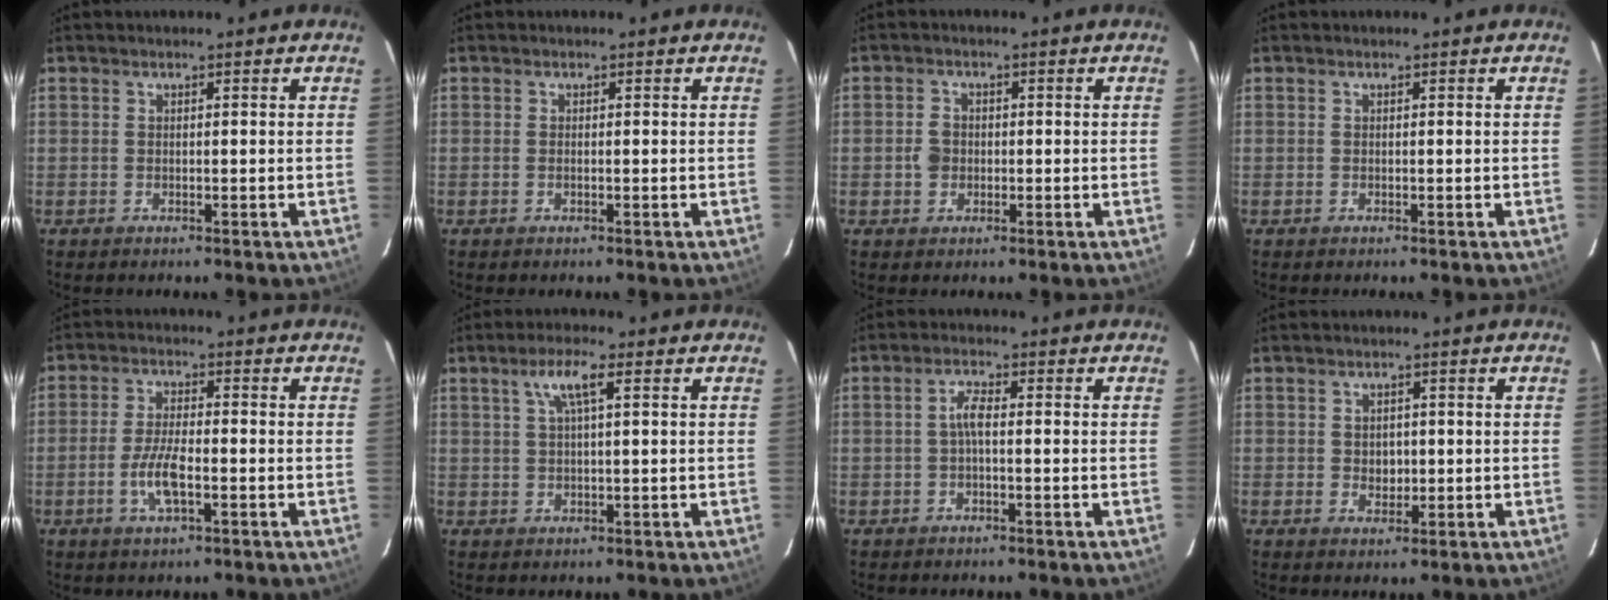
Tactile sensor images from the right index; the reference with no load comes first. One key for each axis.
{"total": 0.5, "fx": -0.1, "fy": 0.0, "fz": 0.5, "tx": -0.012, "ty": 0.001, "tz": -0.003}
{"total": 2.9, "fx": -0.4, "fy": 2.6, "fz": 1.3, "tx": -0.025, "ty": 0.007, "tz": -0.008}
{"total": 0.0}
{"total": 6.4, "fx": -2.2, "fy": 1.9, "fz": 5.7, "tx": -0.120, "ty": -0.002, "tz": -0.045}
{"total": 4.6, "fx": 1.8, "fy": 0.5, "fz": 4.2, "tx": -0.081, "ty": 0.008, "tz": 0.033}
{"total": 2.5, "fx": -0.4, "fy": 0.6, "fz": 2.4, "tx": -0.050, "ty": 0.008, "tz": -0.007}
{"total": 2.7, "fx": -0.1, "fy": 2.4, "fz": 1.4, "tx": -0.019, "ty": 0.001, "tz": 0.002}